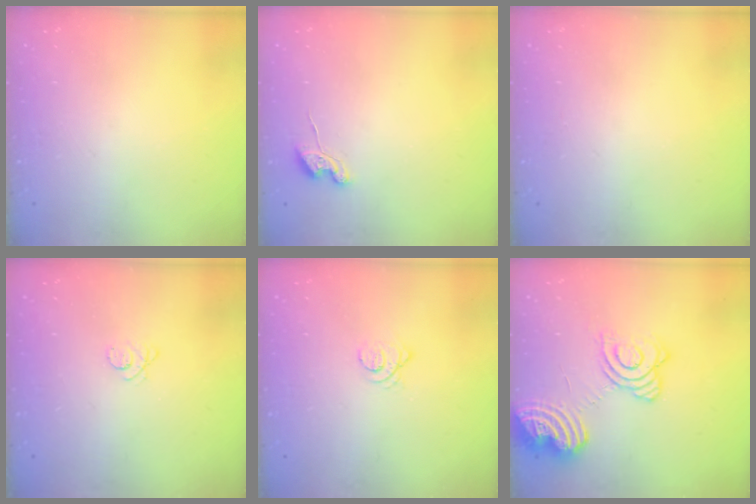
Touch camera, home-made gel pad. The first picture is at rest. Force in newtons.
{"total": 5.6, "press": 5.5, "slide": 0.8}
{"total": 0.0}
{"total": 2.8, "press": 2.8, "slide": 0.4}
{"total": 3.2, "press": 3.2, "slide": 0.4}
{"total": 18.5, "press": 18.4, "slide": 2.3}